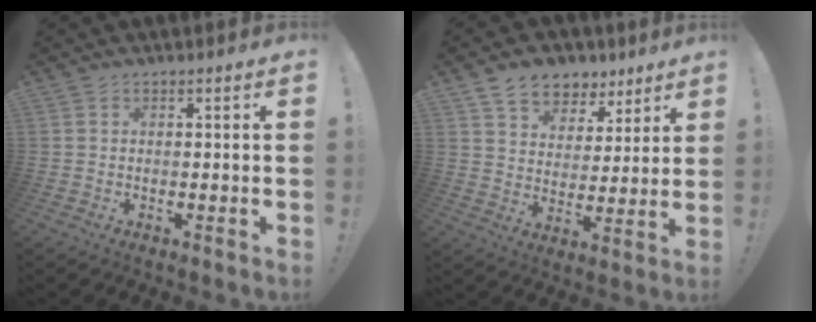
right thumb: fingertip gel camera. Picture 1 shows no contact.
{"total": 10.4, "force": [7.5, 6.5, 3.1], "torque": [-0.052, -0.050, 0.145]}